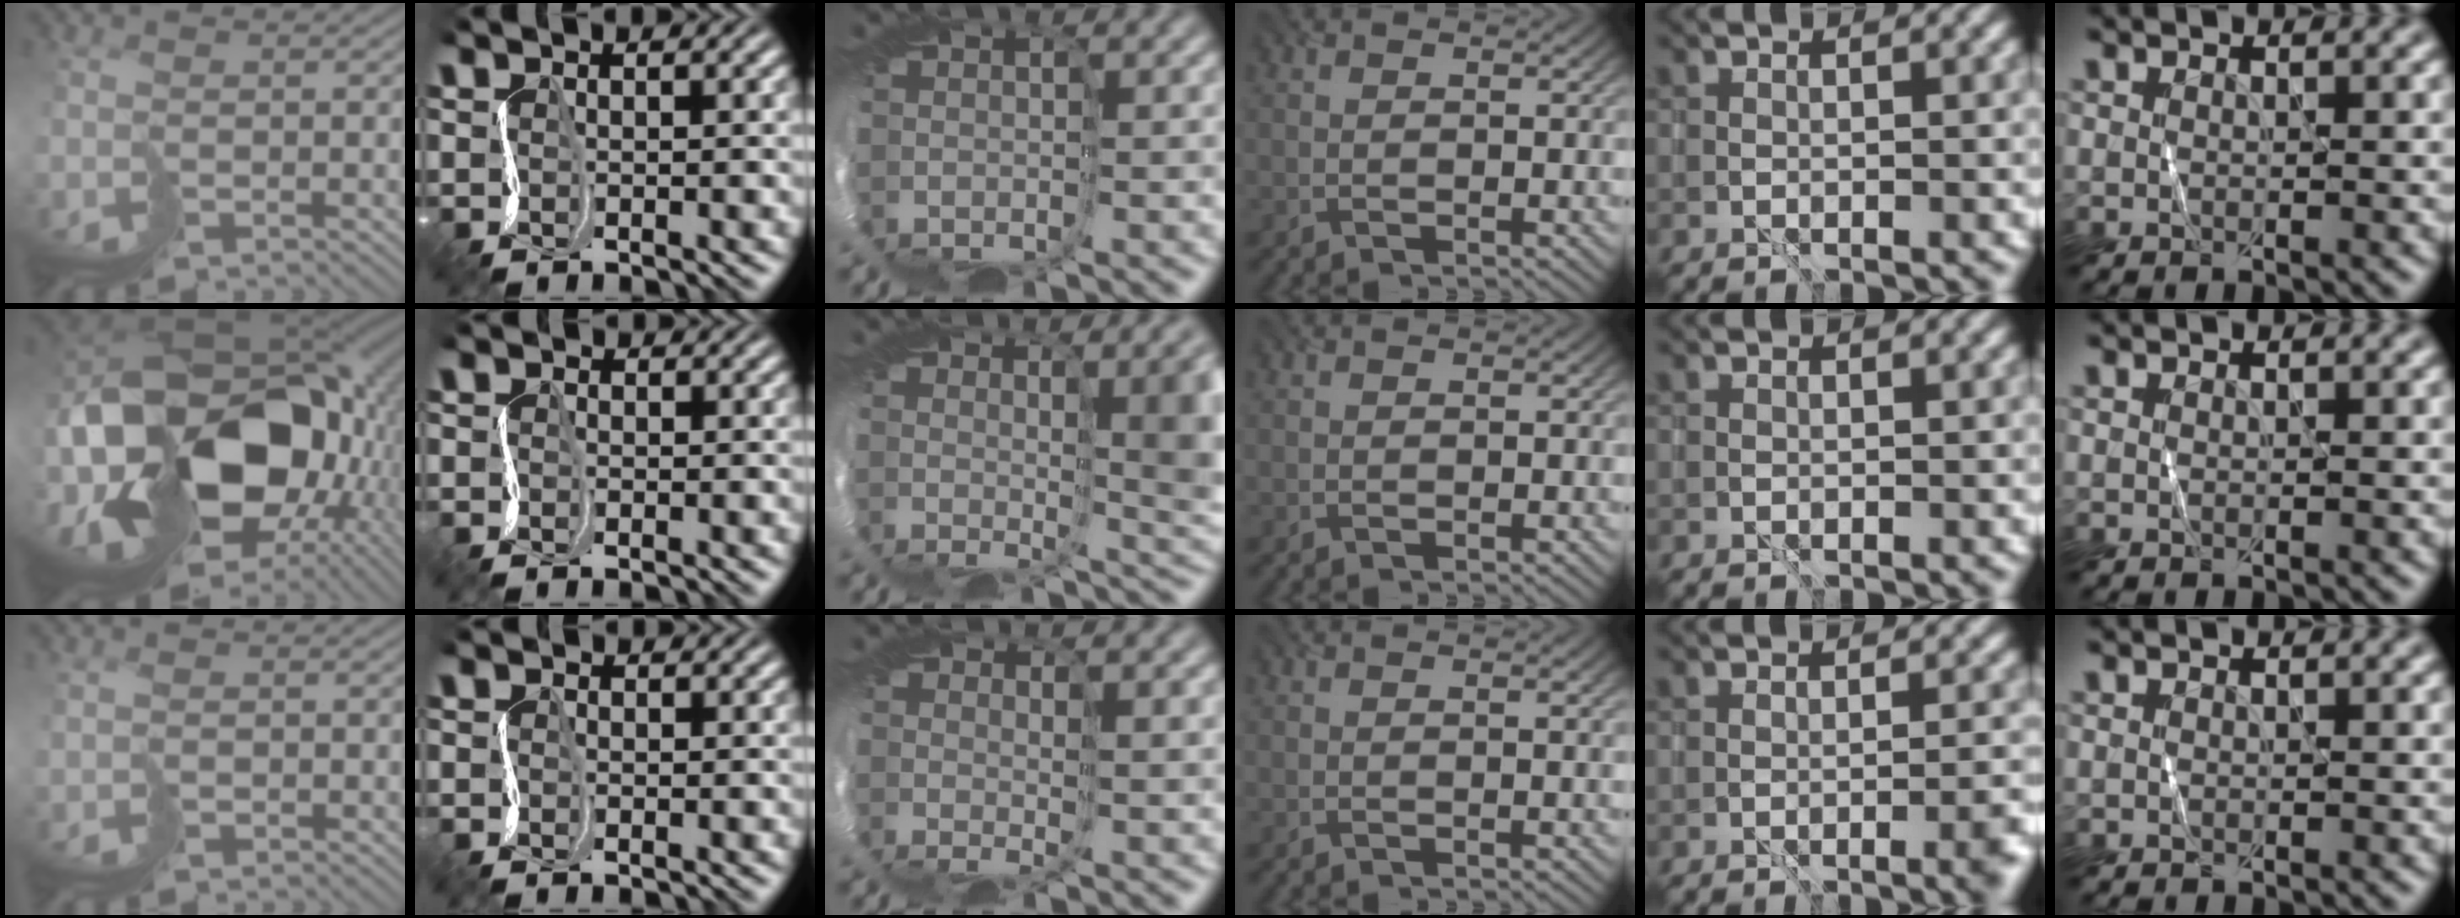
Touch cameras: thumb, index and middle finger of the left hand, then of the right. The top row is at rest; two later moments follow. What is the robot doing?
{"motion": "cut", "object": "paper bag"}